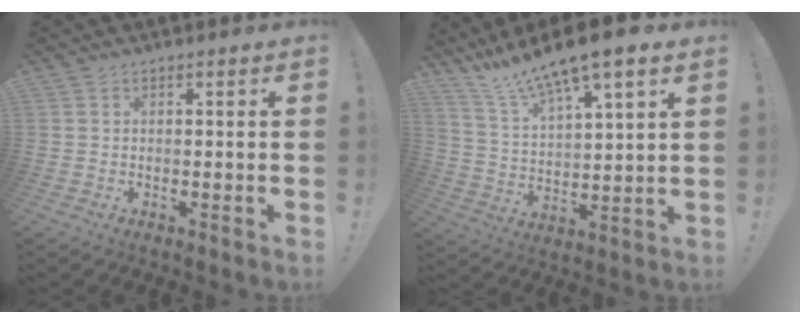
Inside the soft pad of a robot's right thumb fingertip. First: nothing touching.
{"total": 12.6, "force": [10.6, 1.7, 6.7], "torque": [-0.127, -0.083, 0.179]}